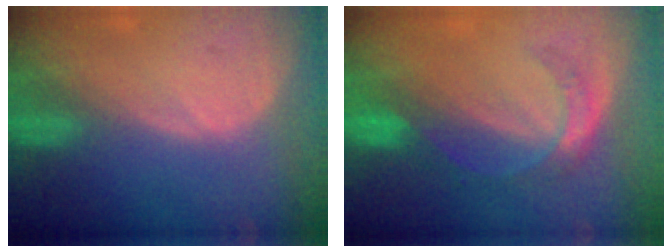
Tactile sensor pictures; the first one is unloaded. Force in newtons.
{"total": 5.4, "press": 4.7, "slide": 2.6}